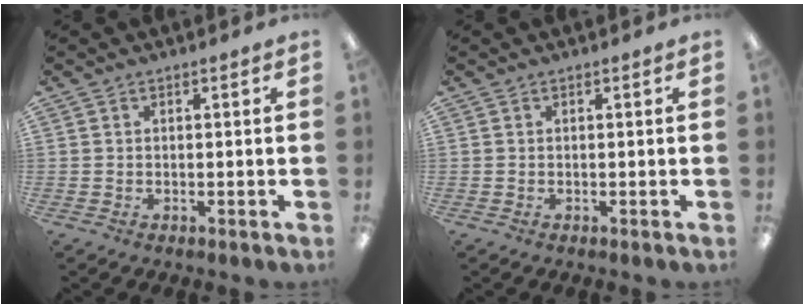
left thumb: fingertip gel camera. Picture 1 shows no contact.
{"total": 0.0}